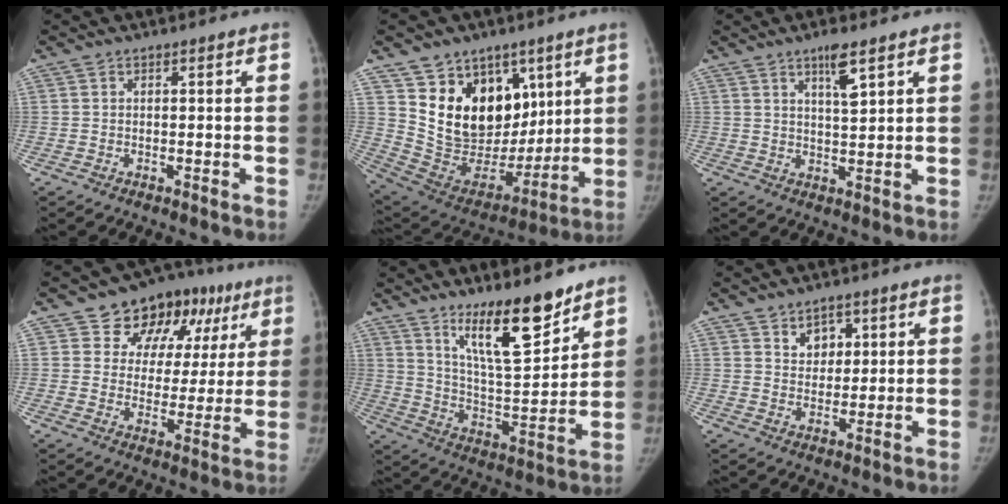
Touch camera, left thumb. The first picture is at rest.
{"total": 20.1, "force": [9.3, 14.8, 10.0], "torque": [-0.114, -0.031, 0.189]}
{"total": 5.2, "force": [3.2, 1.0, 4.0], "torque": [-0.064, -0.021, 0.057]}
{"total": 16.5, "force": [8.5, 11.7, 8.0], "torque": [-0.040, -0.002, 0.118]}
{"total": 15.3, "force": [10.9, 3.8, 10.0], "torque": [-0.133, -0.087, 0.193]}
{"total": 4.8, "force": [2.4, 3.6, 2.2], "torque": [-0.005, -0.016, 0.042]}